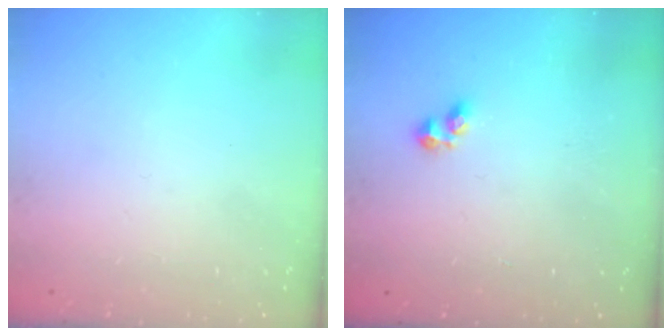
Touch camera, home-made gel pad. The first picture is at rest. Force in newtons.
{"total": 2.3, "press": 2.3, "slide": 0.5}